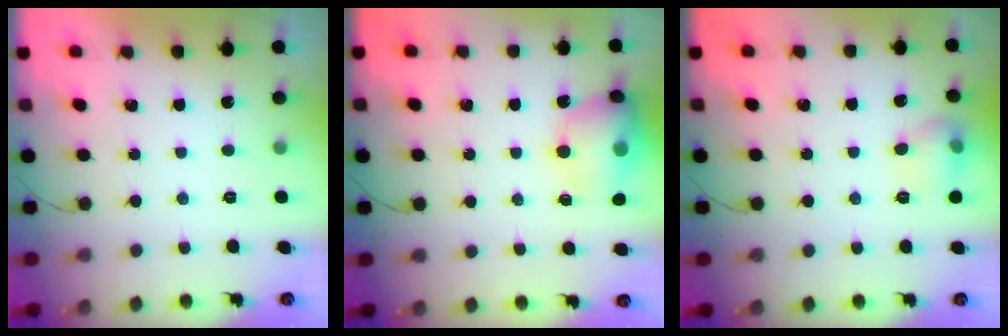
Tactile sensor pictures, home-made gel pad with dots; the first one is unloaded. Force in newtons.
{"total": 15.0, "press": 13.8, "slide": 5.7}
{"total": 7.8, "press": 7.7, "slide": 0.8}